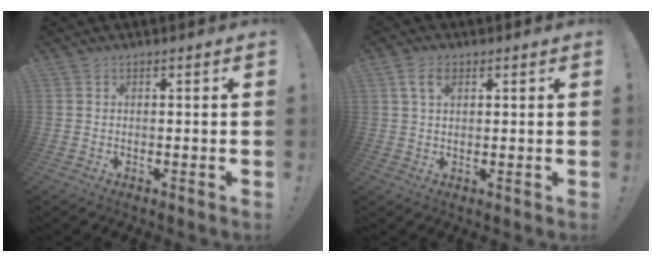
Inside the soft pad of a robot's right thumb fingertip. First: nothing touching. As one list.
[{"total": 4.2, "force": [1.9, 2.4, 2.9], "torque": [-0.053, 0.000, 0.034]}]